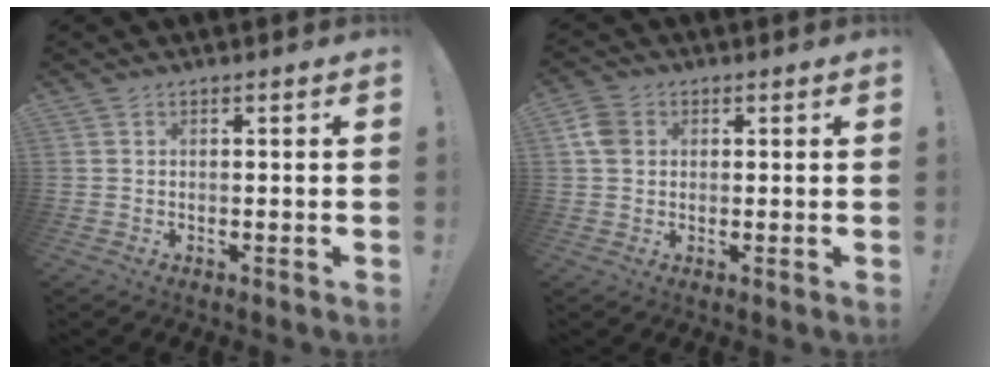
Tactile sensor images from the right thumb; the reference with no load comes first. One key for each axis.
{"total": 5.9, "fx": 1.6, "fy": 4.6, "fz": 3.3, "tx": -0.057, "ty": 0.004, "tz": 0.032}